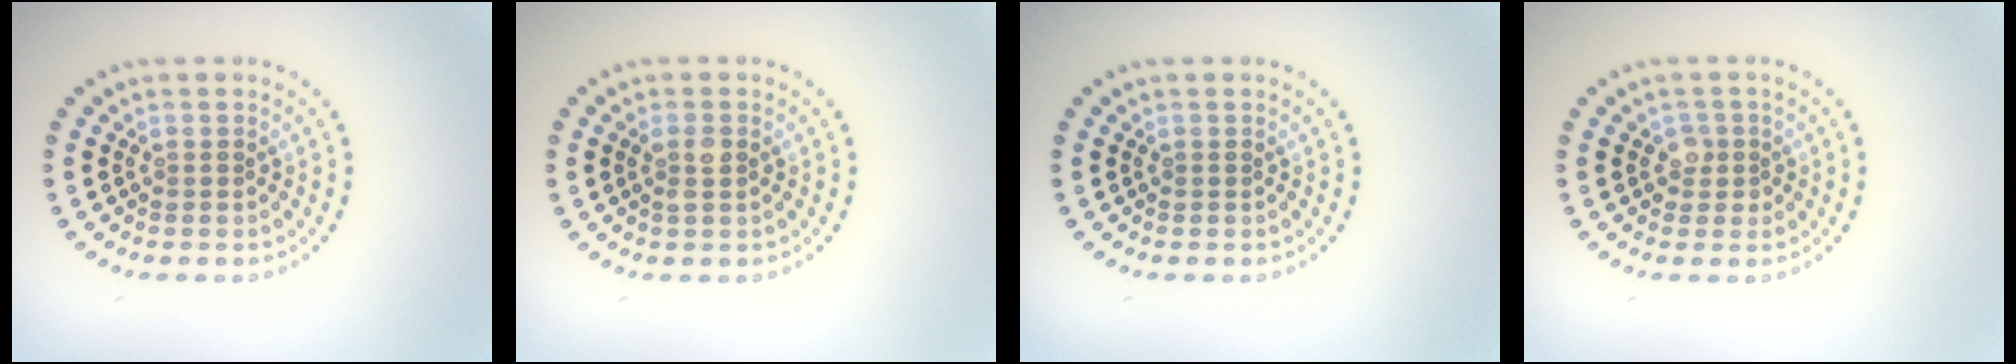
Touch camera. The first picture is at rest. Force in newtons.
{"total": 1.4, "press": 1.3, "slide": 0.5}
{"total": 0.0}
{"total": 1.6, "press": 1.3, "slide": 0.9}